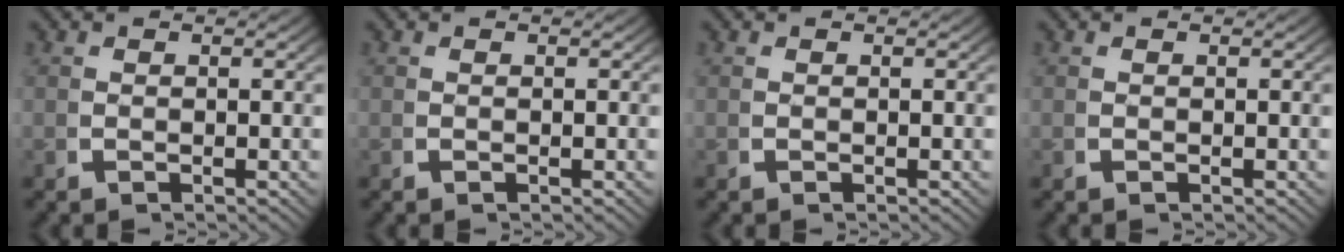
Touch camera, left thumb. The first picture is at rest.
{"total": 0.0}
{"total": 0.0}
{"total": 0.0}